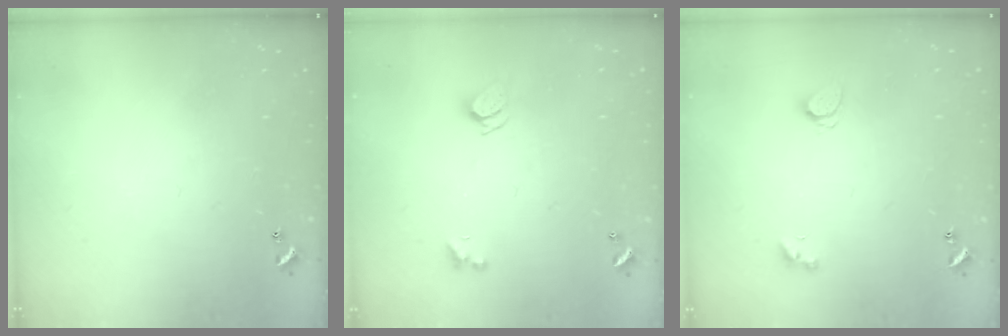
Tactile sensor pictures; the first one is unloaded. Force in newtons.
{"total": 2.3, "press": 2.3, "slide": 0.2}
{"total": 2.1, "press": 2.0, "slide": 0.4}